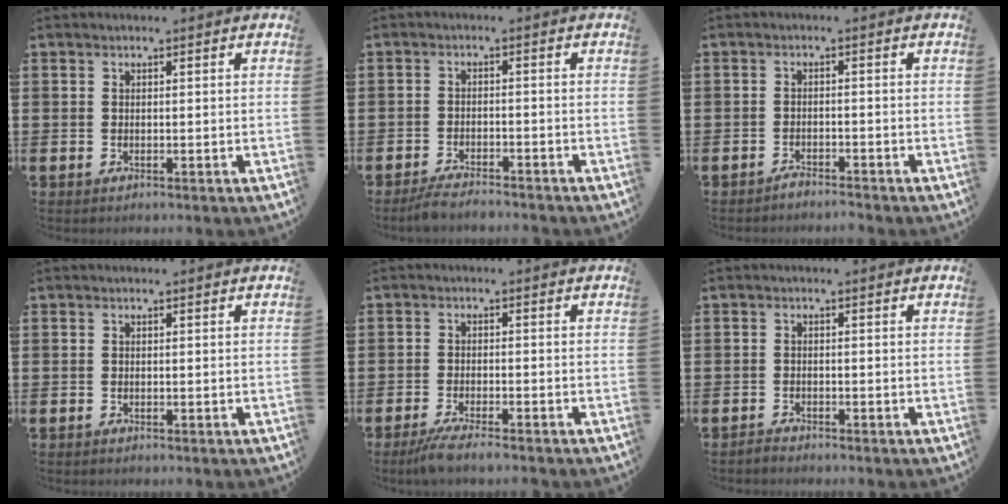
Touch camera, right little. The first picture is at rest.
{"total": 2.4, "force": [-2.3, 0.1, 0.6], "torque": [-0.011, 0.007, -0.047]}
{"total": 1.6, "force": [-1.6, 0.0, 0.0], "torque": [-0.004, 0.003, -0.032]}
{"total": 0.0}
{"total": 2.9, "force": [-2.3, -0.1, 1.7], "torque": [-0.026, -0.003, -0.041]}
{"total": 0.9, "force": [-0.9, 0.1, 0.0], "torque": [-0.003, 0.000, -0.019]}